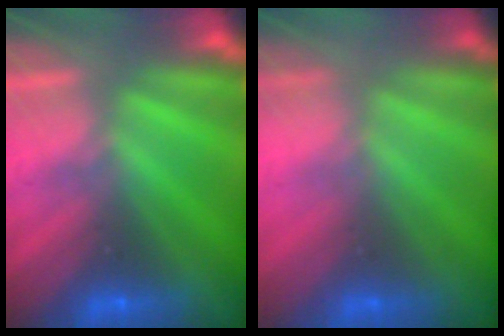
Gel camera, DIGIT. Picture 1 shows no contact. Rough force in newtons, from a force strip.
{"total": 2.4}